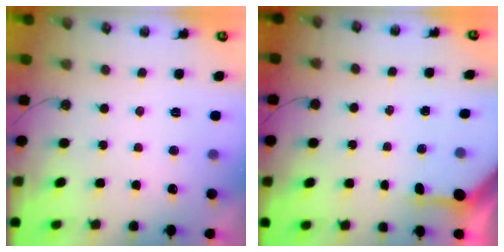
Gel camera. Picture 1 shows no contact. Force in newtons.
{"total": 3.1, "press": 3.1, "slide": 0.2}